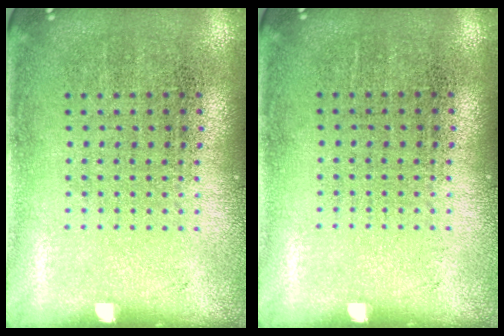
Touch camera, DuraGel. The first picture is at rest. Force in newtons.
{"total": 0.0}